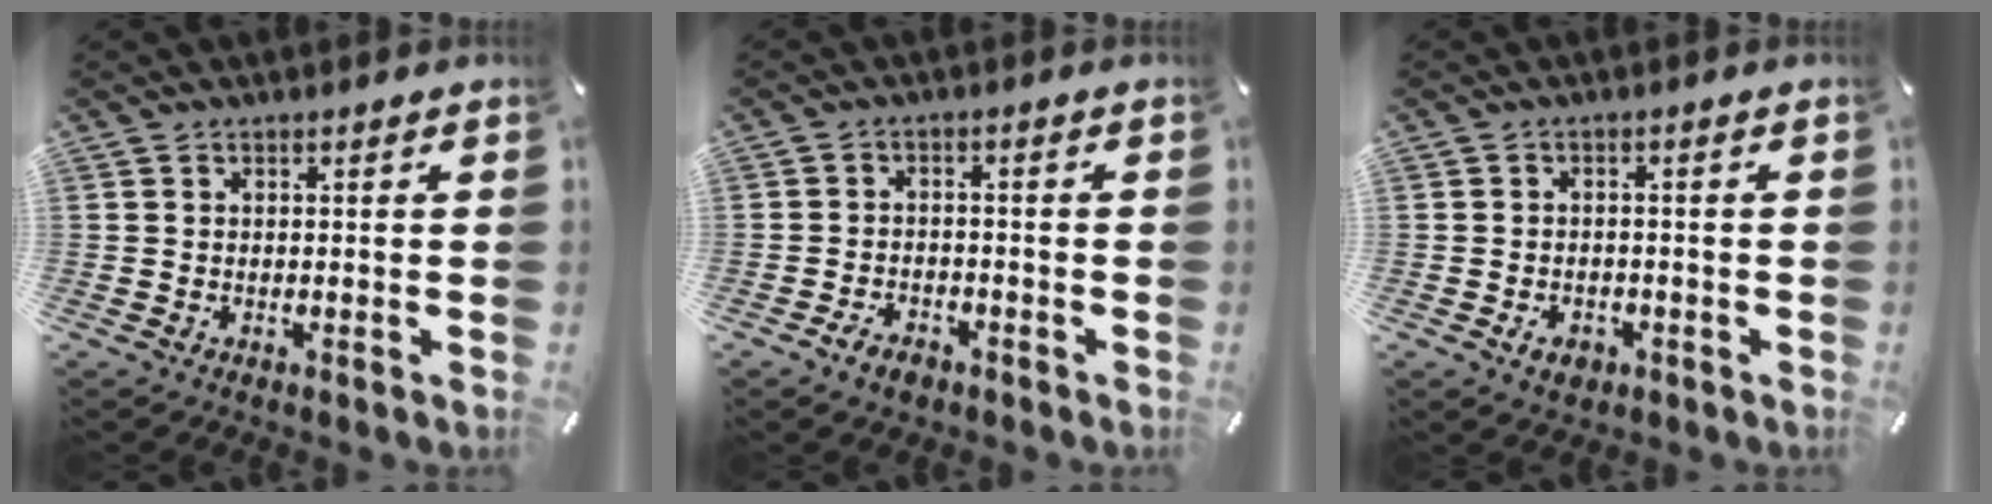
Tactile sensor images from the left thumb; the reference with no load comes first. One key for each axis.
{"total": 3.6, "fx": -2.5, "fy": 2.0, "fz": 1.5, "tx": -0.032, "ty": 0.011, "tz": -0.049}
{"total": 3.6, "fx": -1.7, "fy": 2.6, "fz": 1.7, "tx": -0.036, "ty": 0.005, "tz": -0.032}